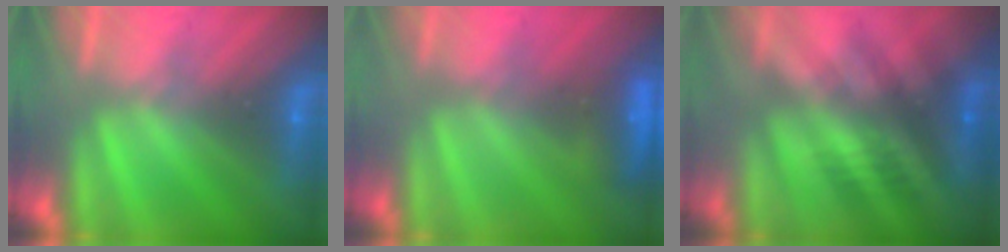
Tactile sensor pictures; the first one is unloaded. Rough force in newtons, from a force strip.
{"total": 2.9}
{"total": 2.6}